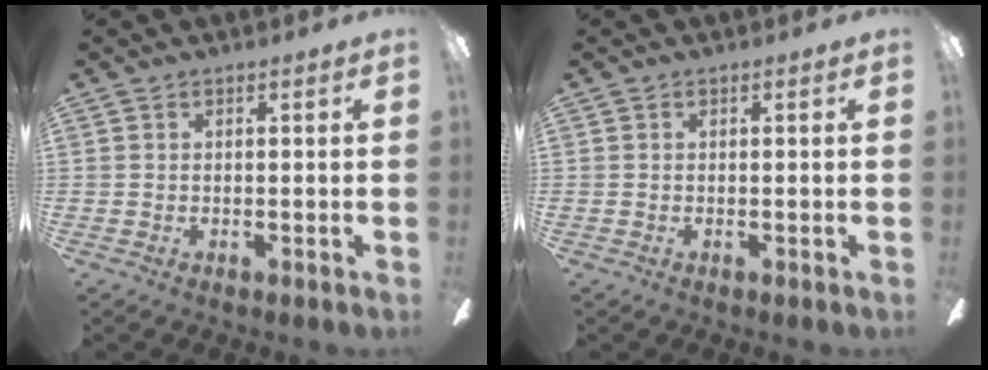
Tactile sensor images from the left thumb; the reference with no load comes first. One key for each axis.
{"total": 0.0}